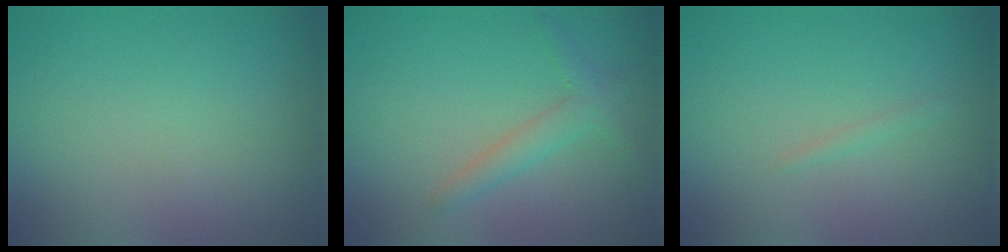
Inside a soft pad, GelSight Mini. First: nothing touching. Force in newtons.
{"total": 2.2, "press": 2.2, "slide": 0.1}
{"total": 0.6, "press": 0.6, "slide": 0.1}